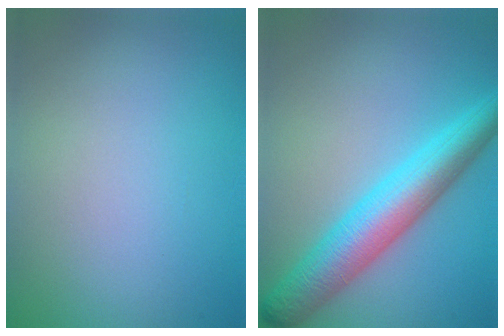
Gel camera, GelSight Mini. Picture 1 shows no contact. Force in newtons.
{"total": 6.7, "press": 6.7, "slide": 0.0}